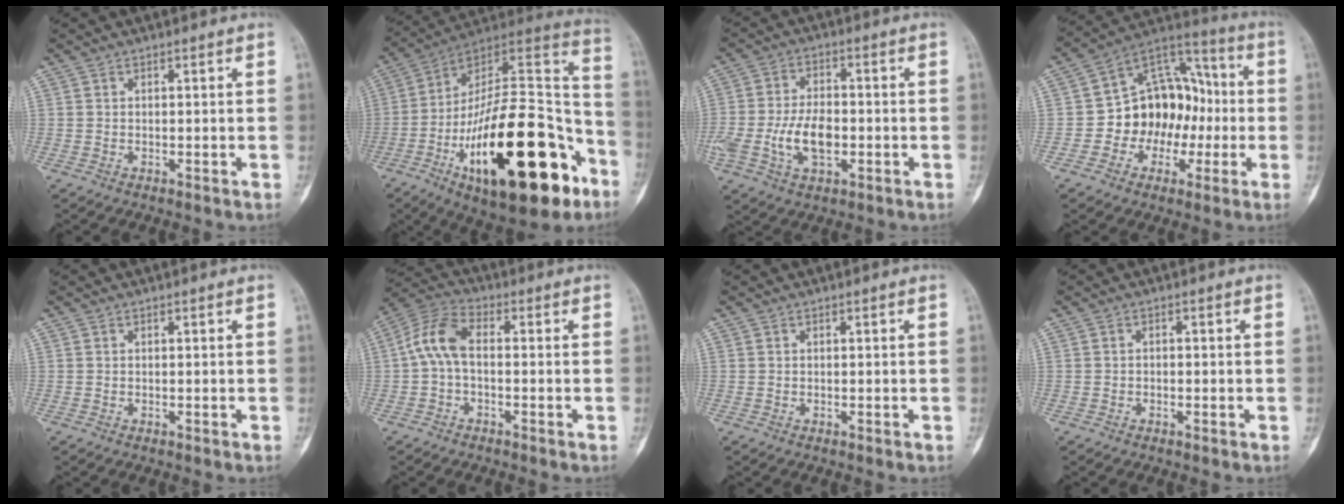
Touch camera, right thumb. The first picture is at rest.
{"total": 35.3, "force": [-15.1, 14.4, 28.5], "torque": [-0.412, 0.068, -0.231]}
{"total": 9.6, "force": [-2.1, 5.5, 7.6], "torque": [-0.144, 0.015, -0.036]}
{"total": 16.3, "force": [-2.3, 12.4, 10.3], "torque": [-0.109, 0.051, -0.040]}
{"total": 0.0}
{"total": 7.6, "force": [-0.5, 4.1, 6.4], "torque": [-0.133, 0.026, -0.021]}
{"total": 0.0}
{"total": 0.6, "force": [-0.3, 0.4, 0.4], "torque": [-0.004, 0.002, -0.008]}